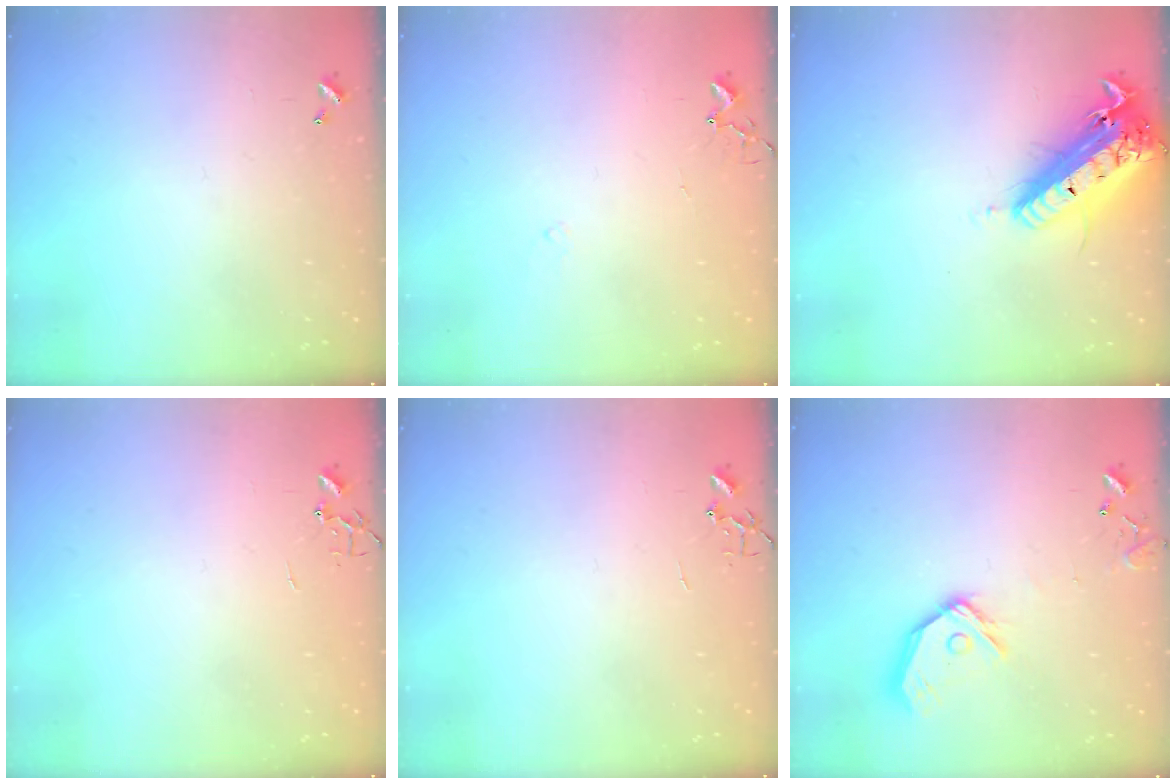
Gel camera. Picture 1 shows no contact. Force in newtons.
{"total": 6.5, "press": 6.5, "slide": 0.7}
{"total": 21.3, "press": 20.9, "slide": 4.2}
{"total": 0.0}
{"total": 0.0}
{"total": 14.2, "press": 14.0, "slide": 2.3}